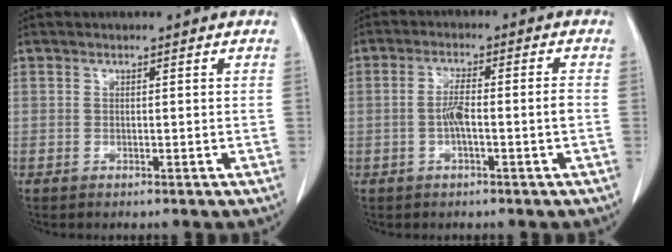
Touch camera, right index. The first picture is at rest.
{"total": 4.8, "force": [-1.1, 0.2, 4.6], "torque": [-0.093, 0.011, -0.017]}